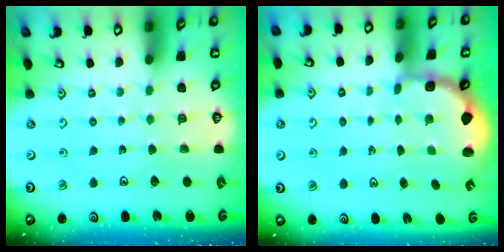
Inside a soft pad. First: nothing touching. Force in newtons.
{"total": 2.6, "press": 1.9, "slide": 1.8}